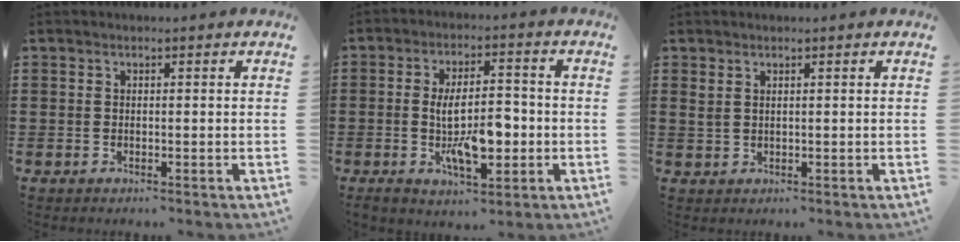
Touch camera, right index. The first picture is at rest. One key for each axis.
{"total": 9.5, "fx": -1.7, "fy": 3.8, "fz": 8.5, "tx": -0.147, "ty": -0.003, "tz": -0.033}
{"total": 1.2, "fx": 1.0, "fy": 0.5, "fz": 0.6, "tx": -0.014, "ty": 0.002, "tz": 0.018}